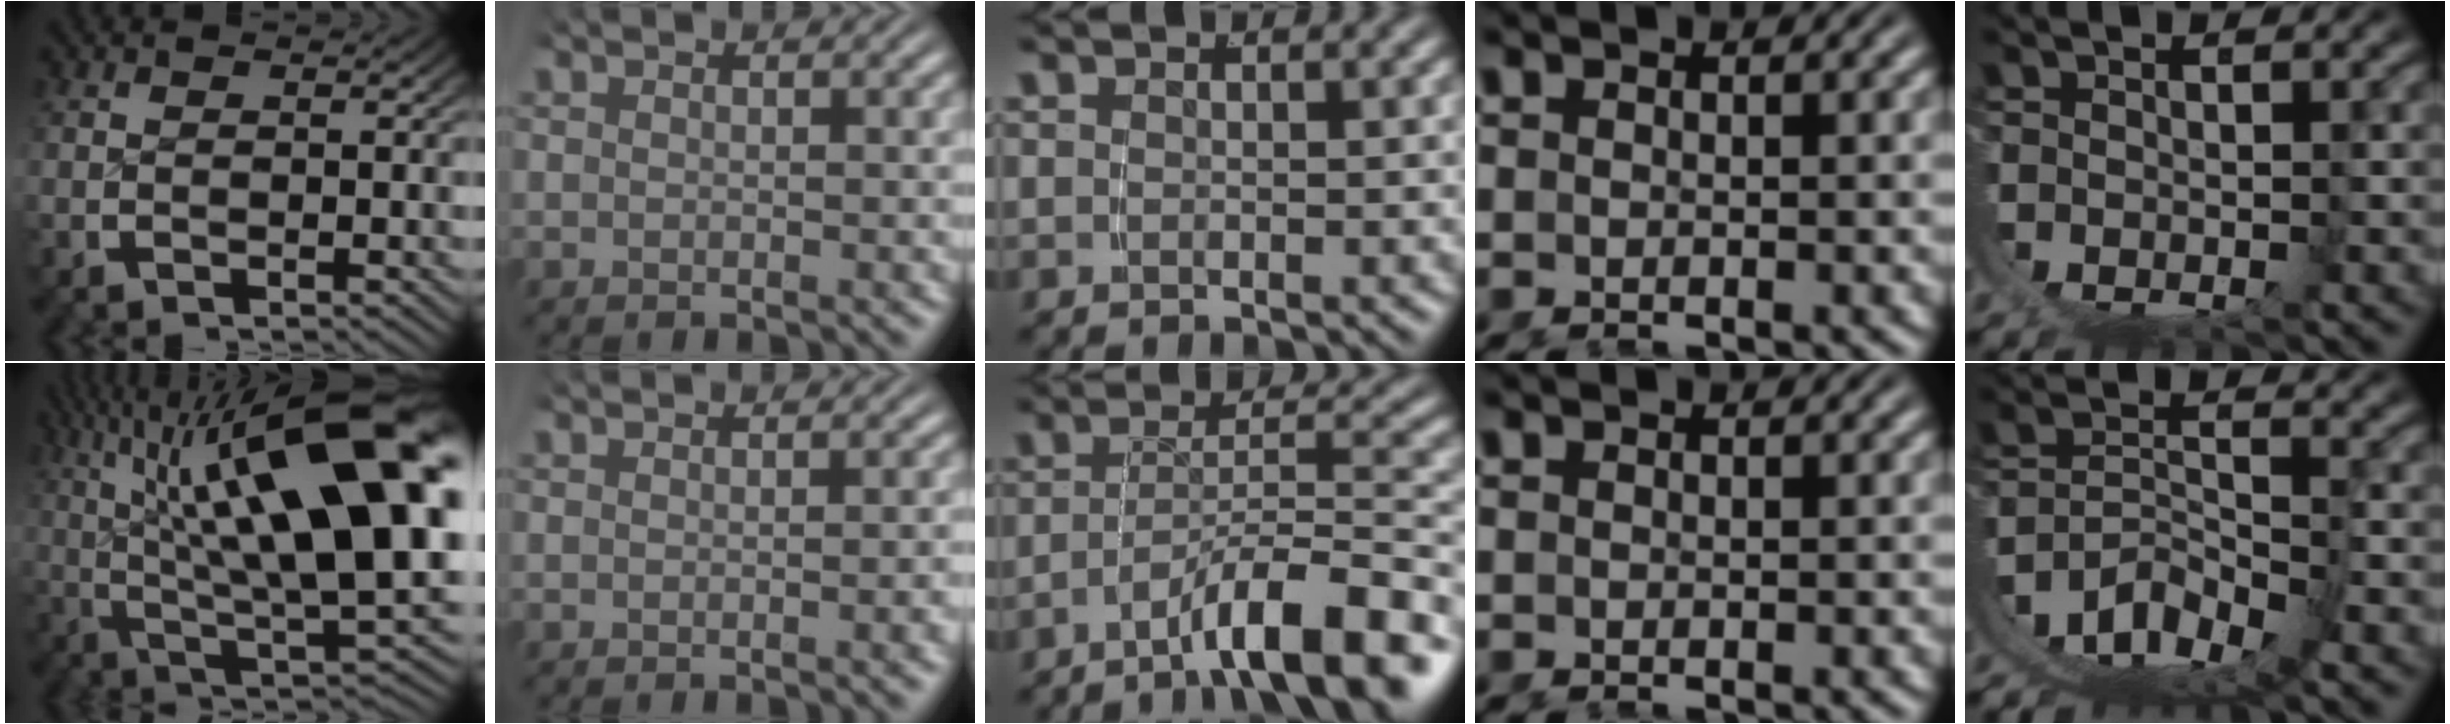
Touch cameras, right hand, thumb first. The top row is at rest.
{"thumb": {"total": 18.3, "force": [2.2, 8.1, 16.3], "torque": [-0.254, -0.024, 0.051]}, "index": {"total": 0.6, "force": [-0.3, -0.2, 0.5], "torque": [-0.007, 0.006, -0.007]}, "middle": {"total": 7.2, "force": [-4.6, 0.8, 5.5], "torque": [-0.077, -0.001, -0.069]}, "little": {"total": 10.9, "force": [-1.1, 8.7, 6.5], "torque": [-0.166, -0.043, -0.009]}}